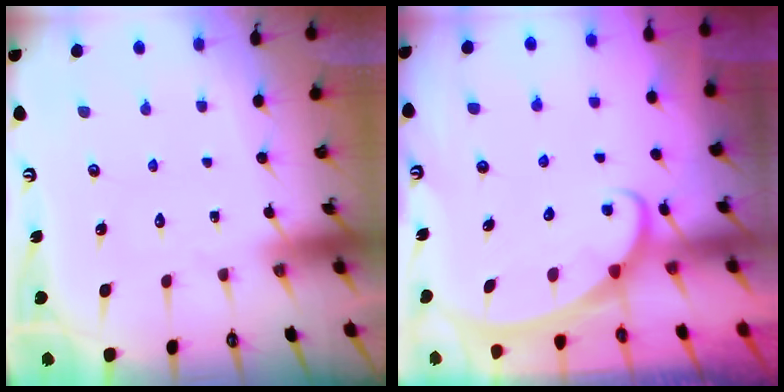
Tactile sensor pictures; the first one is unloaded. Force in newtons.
{"total": 2.4, "press": 2.4, "slide": 0.4}